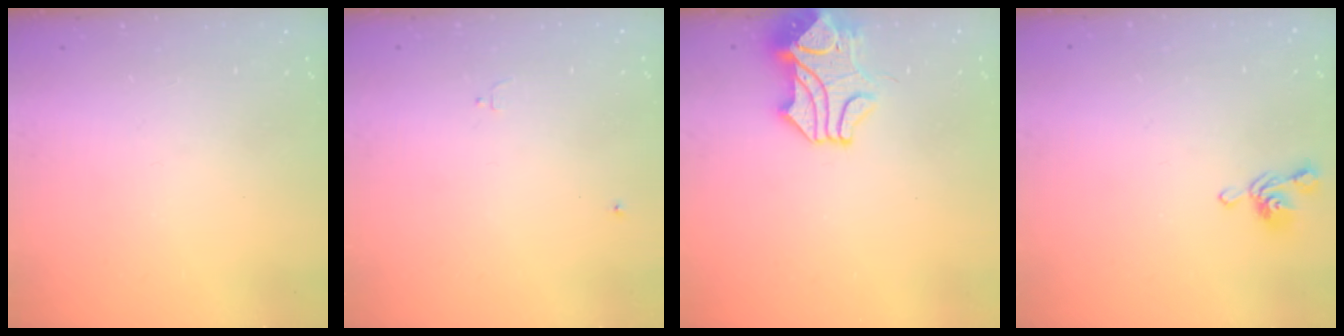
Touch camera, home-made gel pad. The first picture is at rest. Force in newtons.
{"total": 0.0}
{"total": 2.7, "press": 2.5, "slide": 1.1}
{"total": 4.3, "press": 4.3, "slide": 0.1}